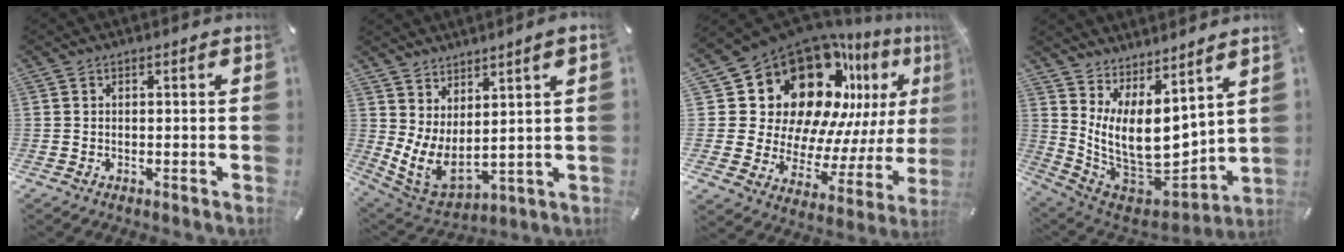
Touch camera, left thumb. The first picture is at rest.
{"total": 6.1, "force": [1.9, 3.2, 4.9], "torque": [-0.107, -0.041, 0.042]}
{"total": 24.0, "force": [12.0, 16.0, 13.2], "torque": [-0.207, -0.126, 0.235]}
{"total": 13.3, "force": [3.6, 7.8, 10.1], "torque": [-0.197, -0.077, 0.077]}